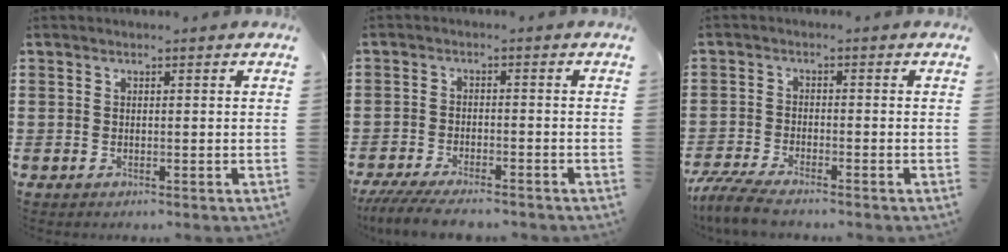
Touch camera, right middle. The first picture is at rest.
{"total": 4.5, "force": [-4.1, 0.4, 1.8], "torque": [-0.048, -0.012, -0.085]}
{"total": 4.4, "force": [-4.0, 0.2, 1.8], "torque": [-0.057, -0.016, -0.084]}